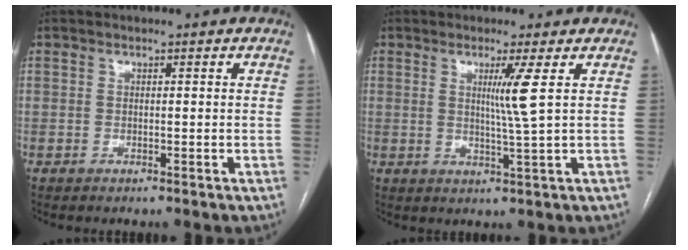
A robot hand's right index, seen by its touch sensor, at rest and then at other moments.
{"total": 4.6, "force": [1.4, -1.6, 4.1], "torque": [-0.078, -0.015, 0.027]}